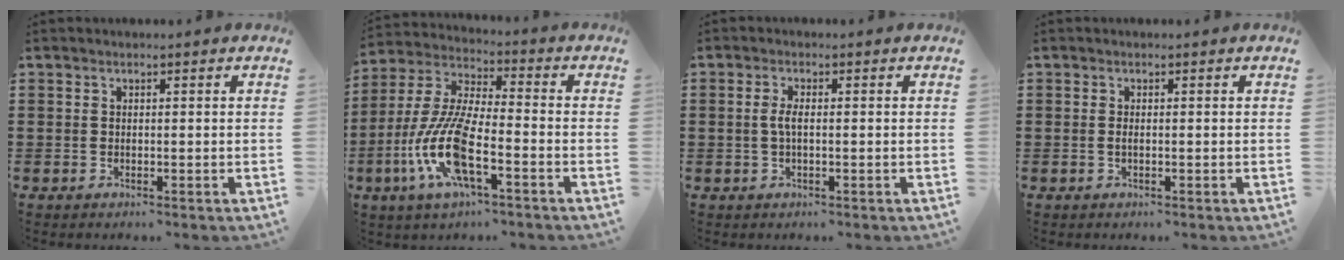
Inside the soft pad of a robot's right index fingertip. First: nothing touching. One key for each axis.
{"total": 11.9, "fx": -4.8, "fy": 3.2, "fz": 10.4, "tx": -0.255, "ty": -0.019, "tz": -0.099}
{"total": 2.4, "fx": -0.2, "fy": 0.7, "fz": 2.2, "tx": -0.057, "ty": -0.003, "tz": -0.010}
{"total": 0.6, "fx": -0.1, "fy": 0.2, "fz": 0.5, "tx": -0.011, "ty": -0.001, "tz": -0.001}